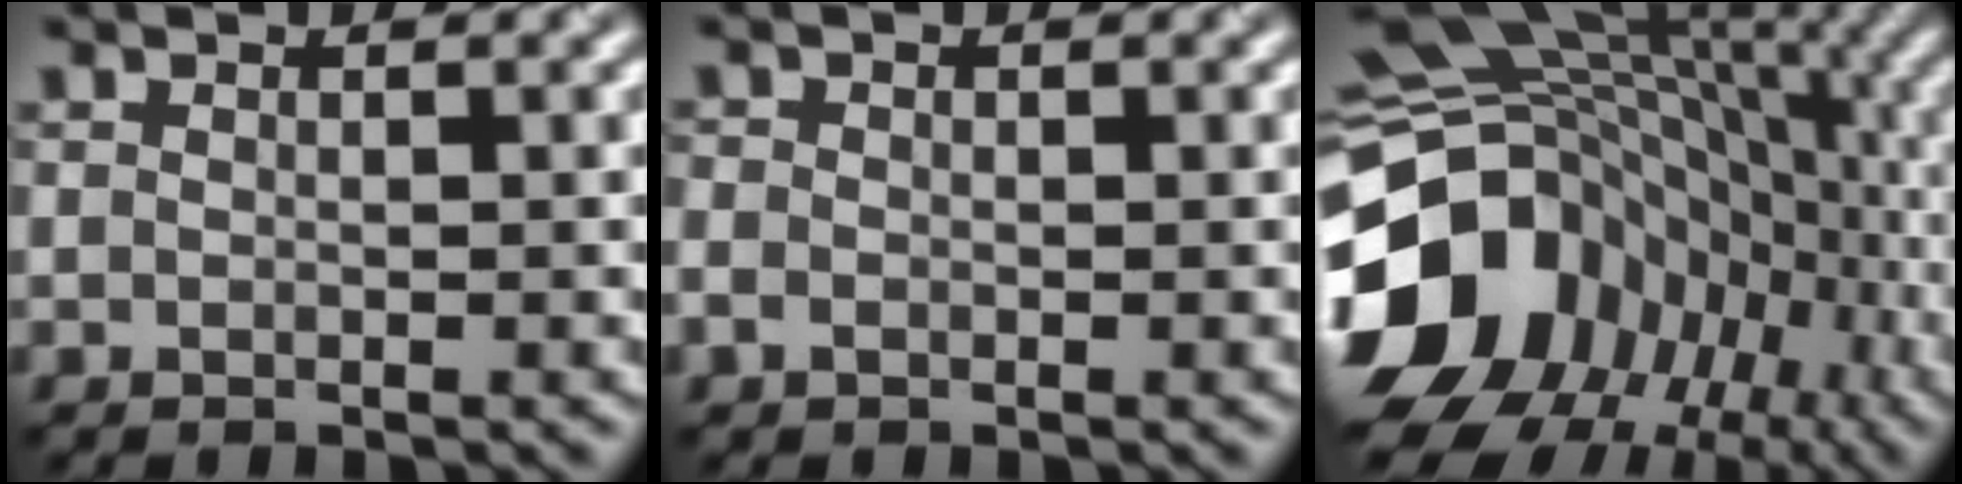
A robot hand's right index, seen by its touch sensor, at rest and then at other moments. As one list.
[{"total": 1.1, "force": [-0.5, 0.9, 0.5], "torque": [-0.008, -0.001, -0.014]}, {"total": 16.5, "force": [-5.3, 13.4, 8.1], "torque": [-0.187, -0.008, -0.082]}]